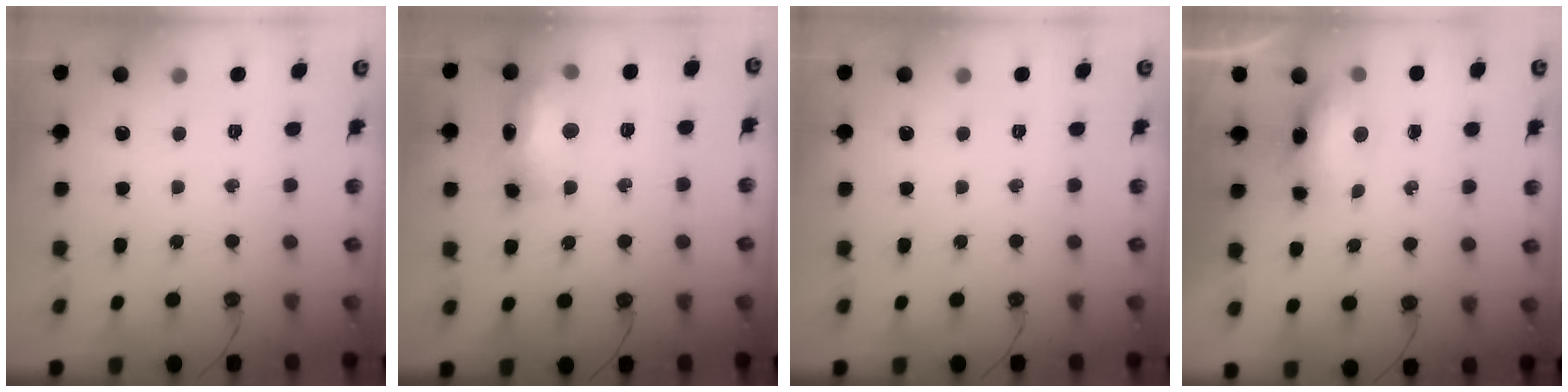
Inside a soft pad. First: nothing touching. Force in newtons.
{"total": 15.0, "press": 14.9, "slide": 1.3}
{"total": 0.0}
{"total": 11.1, "press": 9.6, "slide": 5.5}